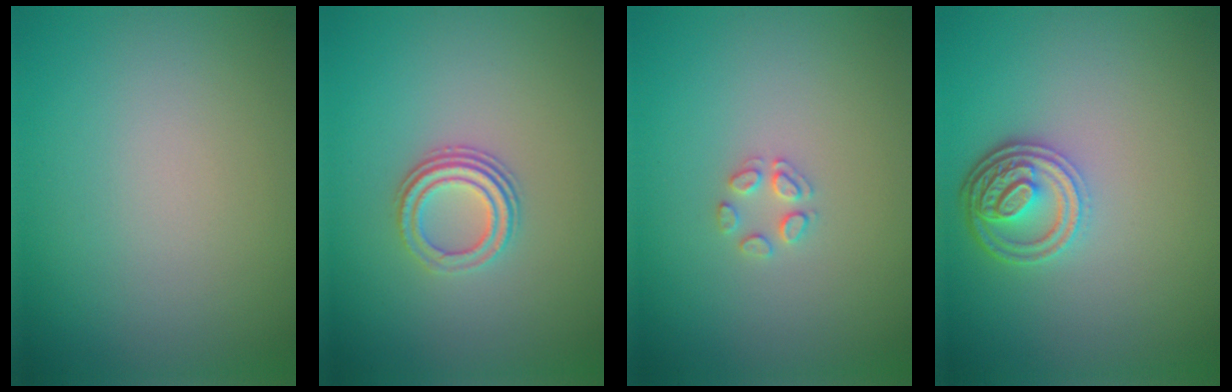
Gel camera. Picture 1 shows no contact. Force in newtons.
{"total": 2.9, "press": 2.2, "slide": 1.9}
{"total": 1.5, "press": 1.5, "slide": 0.1}
{"total": 3.9, "press": 3.1, "slide": 2.4}